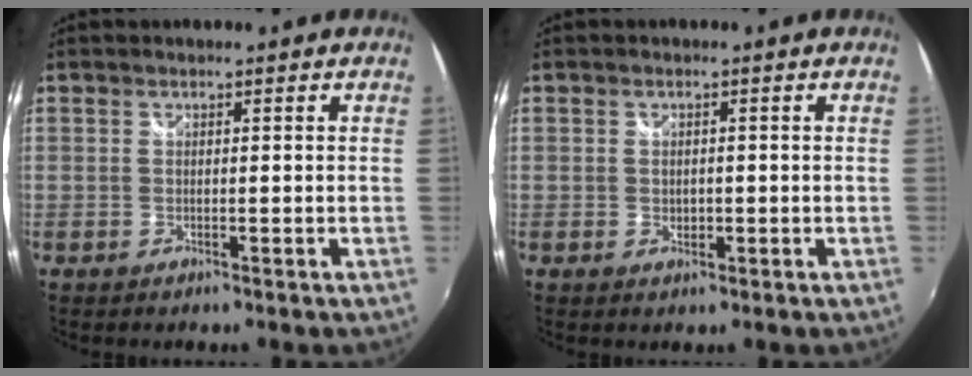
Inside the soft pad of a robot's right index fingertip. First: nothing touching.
{"total": 1.6, "force": [-0.2, 1.3, 0.9], "torque": [-0.012, -0.001, -0.002]}